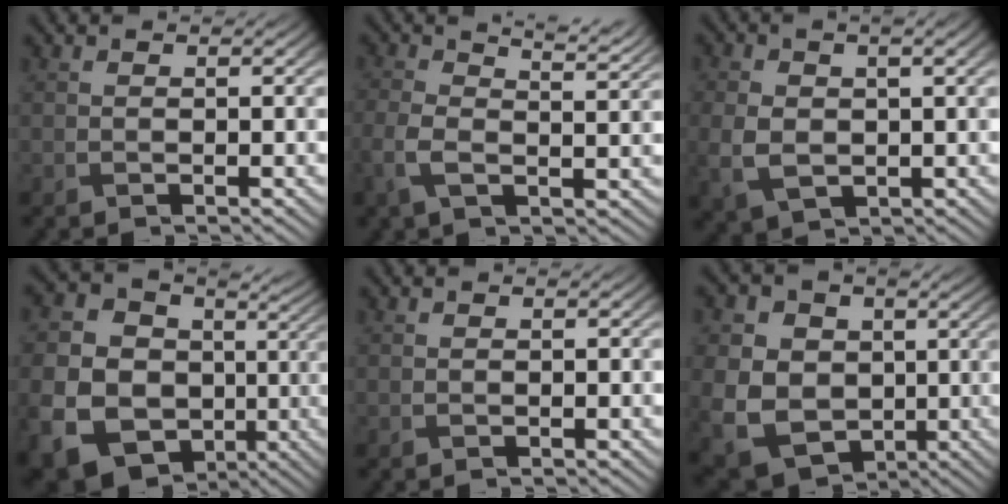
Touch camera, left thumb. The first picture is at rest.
{"total": 6.1, "force": [2.2, 2.6, 5.0], "torque": [-0.101, 0.006, 0.027]}
{"total": 6.8, "force": [0.2, 4.0, 5.4], "torque": [-0.130, -0.016, 0.014]}
{"total": 17.7, "force": [-1.0, 15.7, 8.1], "torque": [-0.233, -0.038, 0.001]}
{"total": 0.0}
{"total": 13.1, "force": [0.9, 11.1, 7.0], "torque": [-0.199, -0.007, 0.010]}